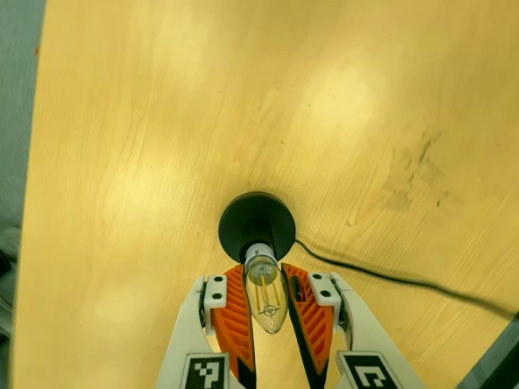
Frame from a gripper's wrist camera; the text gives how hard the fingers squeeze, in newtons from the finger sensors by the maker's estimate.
{"total": 14.5, "left": 14.2, "right": 14.9}